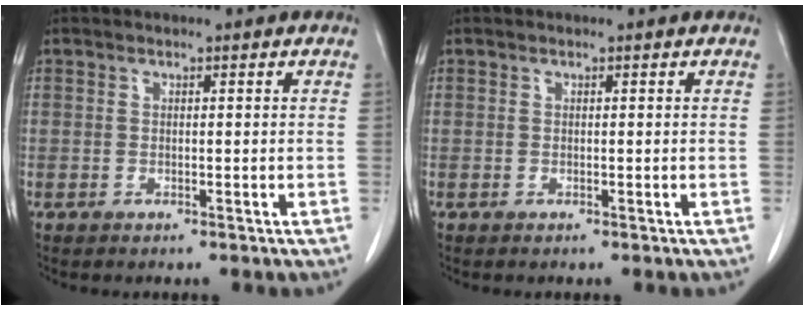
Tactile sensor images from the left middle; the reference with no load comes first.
{"total": 0.0}